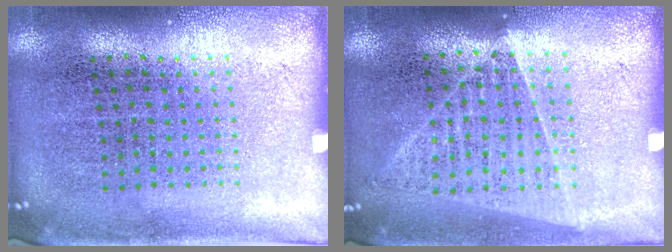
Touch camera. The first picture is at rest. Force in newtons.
{"total": 1.2, "press": 1.1, "slide": 0.1}